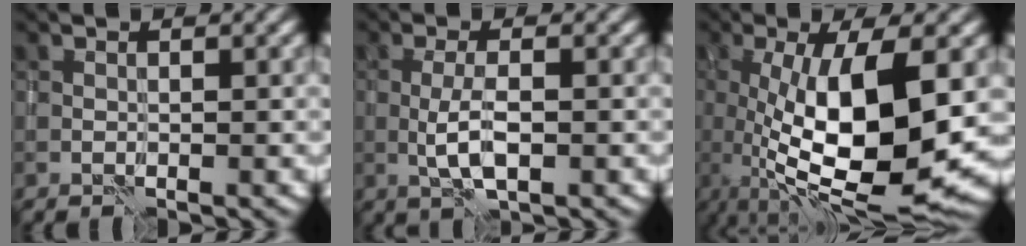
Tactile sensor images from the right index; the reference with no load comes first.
{"total": 3.1, "force": [-0.8, 0.8, 2.9], "torque": [-0.066, -0.001, -0.015]}
{"total": 12.7, "force": [-0.8, 4.1, 12.0], "torque": [-0.203, -0.016, -0.012]}